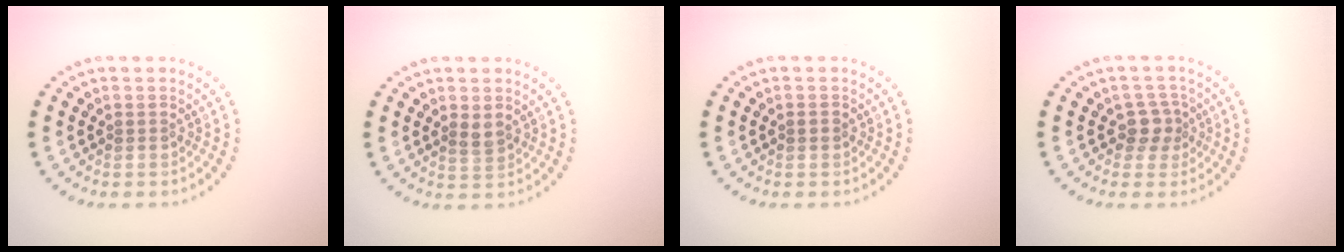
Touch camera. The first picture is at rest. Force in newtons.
{"total": 1.2, "press": 1.2, "slide": 0.3}
{"total": 0.7, "press": 0.7, "slide": 0.2}
{"total": 2.2, "press": 1.8, "slide": 1.4}